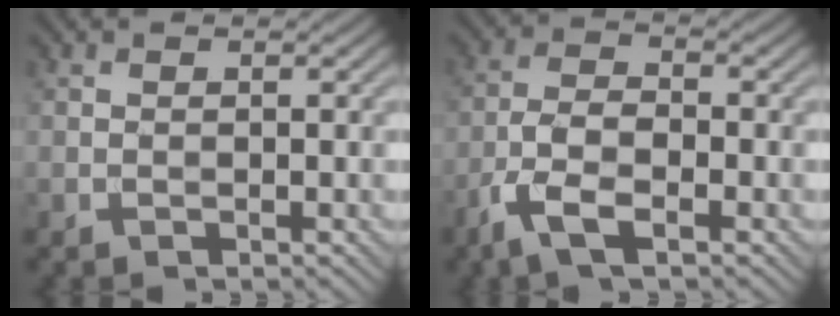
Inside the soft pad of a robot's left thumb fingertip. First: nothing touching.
{"total": 6.2, "force": [-3.6, 2.2, 4.6], "torque": [-0.103, -0.003, -0.079]}